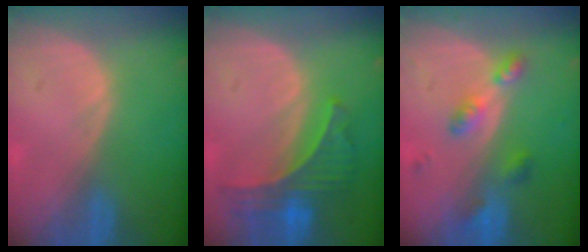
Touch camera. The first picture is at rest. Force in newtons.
{"total": 7.4, "press": 6.5, "slide": 3.5}
{"total": 4.7, "press": 4.7, "slide": 0.2}